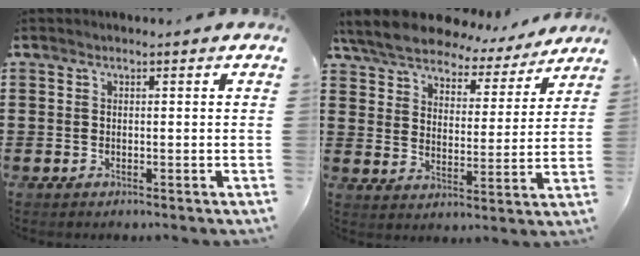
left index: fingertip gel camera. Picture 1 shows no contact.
{"total": 7.1, "force": [6.7, 1.4, 1.6], "torque": [-0.066, -0.038, 0.118]}